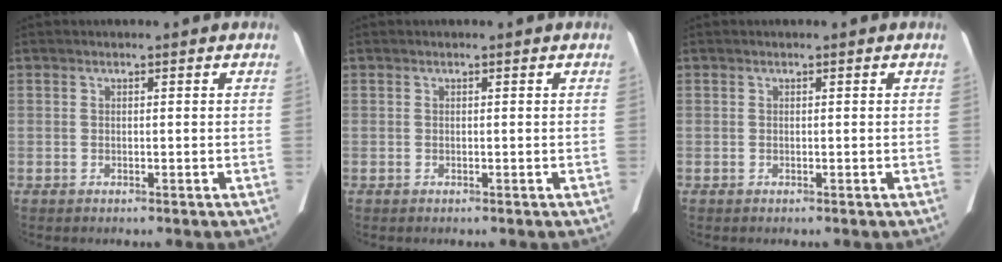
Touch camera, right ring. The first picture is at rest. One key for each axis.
{"total": 0.0}
{"total": 0.0}